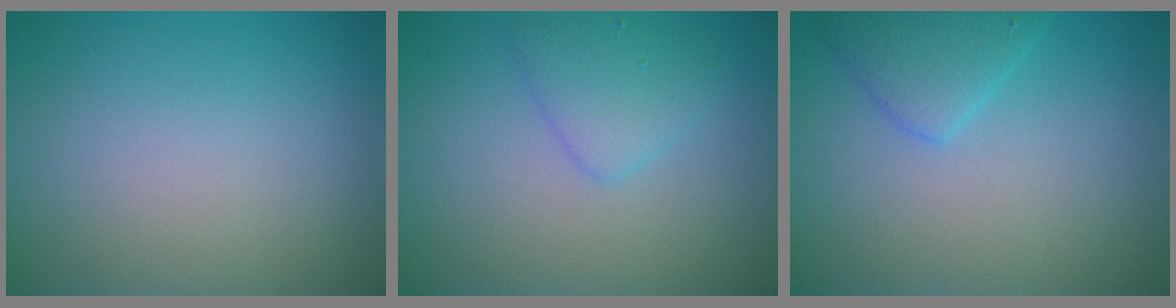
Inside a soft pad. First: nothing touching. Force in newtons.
{"total": 2.6, "press": 2.6, "slide": 0.0}
{"total": 2.6, "press": 2.6, "slide": 0.1}